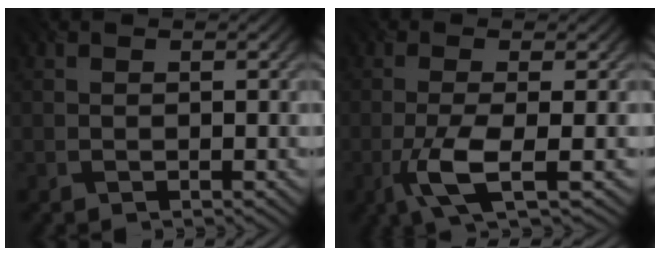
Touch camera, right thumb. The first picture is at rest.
{"total": 5.7, "force": [-1.9, 1.2, 5.3], "torque": [-0.104, 0.002, -0.044]}